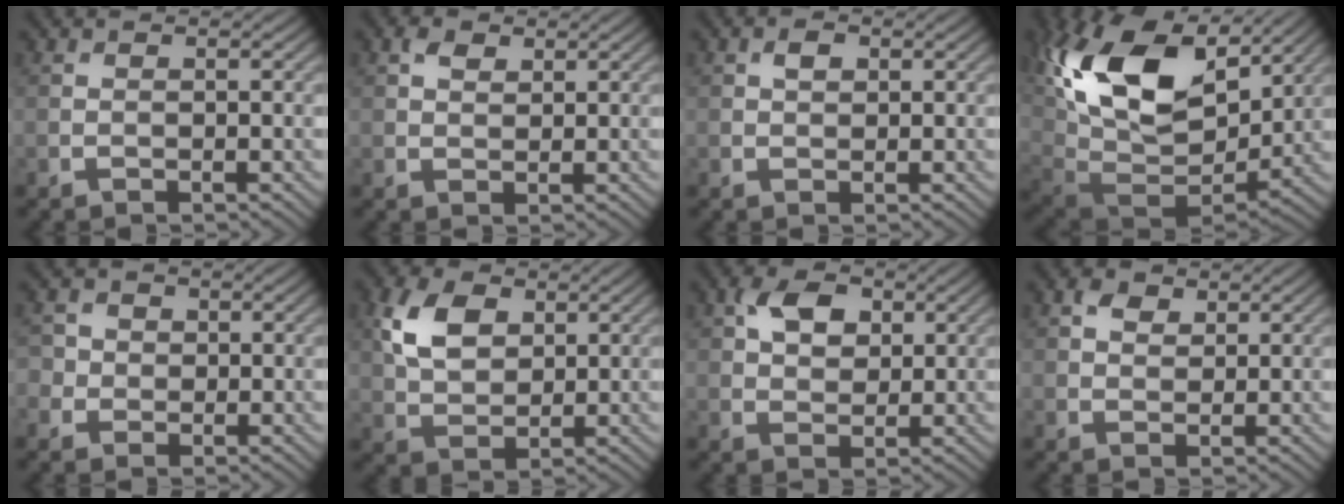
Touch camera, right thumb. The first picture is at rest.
{"total": 2.1, "force": [1.2, 1.3, 1.1], "torque": [-0.025, 0.002, 0.023]}
{"total": 1.6, "force": [0.7, 1.0, 1.1], "torque": [-0.019, 0.003, 0.010]}
{"total": 20.8, "force": [8.8, 12.1, 14.4], "torque": [-0.309, 0.040, 0.155]}
{"total": 3.0, "force": [0.3, 2.9, 0.8], "torque": [-0.025, 0.005, -0.006]}
{"total": 7.3, "force": [2.7, 4.8, 4.9], "torque": [-0.116, 0.006, 0.050]}
{"total": 5.5, "force": [2.2, 3.6, 3.5], "torque": [-0.068, 0.005, 0.036]}
{"total": 2.6, "force": [1.5, 1.7, 1.3], "torque": [-0.028, 0.001, 0.026]}